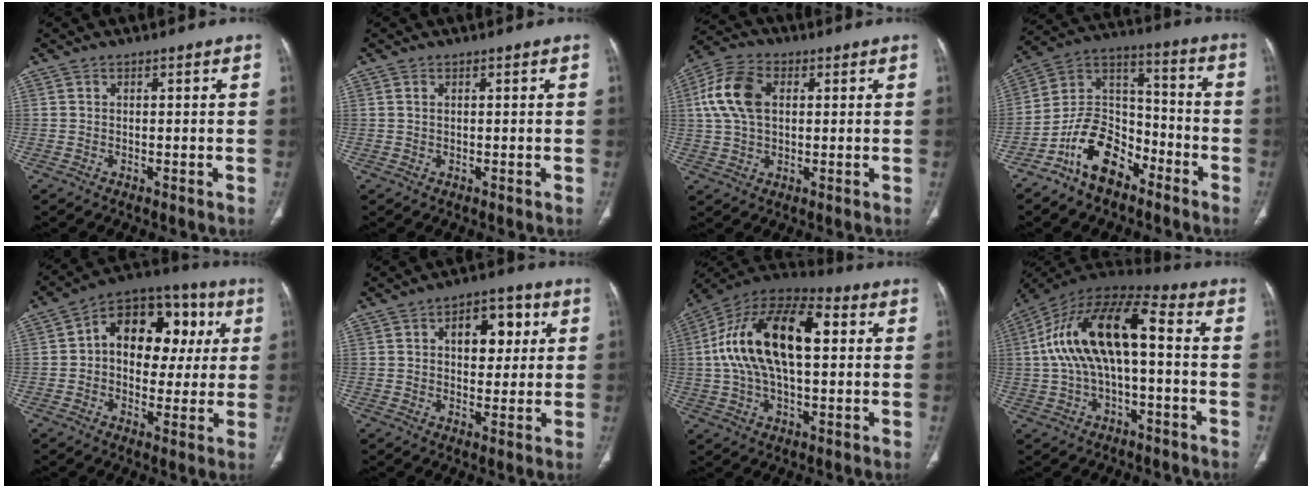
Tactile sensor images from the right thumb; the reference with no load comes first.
{"total": 0.6, "force": [0.2, 0.3, 0.4], "torque": [-0.012, 0.004, 0.005]}
{"total": 11.1, "force": [2.2, 7.0, 8.3], "torque": [-0.169, 0.017, 0.039]}
{"total": 13.5, "force": [-8.4, 7.9, 7.1], "torque": [-0.104, 0.079, -0.163]}
{"total": 17.4, "force": [3.0, 12.0, 12.2], "torque": [-0.119, 0.031, 0.036]}
{"total": 9.6, "force": [2.8, 5.9, 7.1], "torque": [-0.059, 0.003, 0.038]}
{"total": 22.1, "force": [3.4, 11.2, 18.8], "torque": [-0.338, 0.028, 0.048]}
{"total": 17.7, "force": [0.7, 8.1, 15.8], "torque": [-0.300, 0.057, 0.006]}